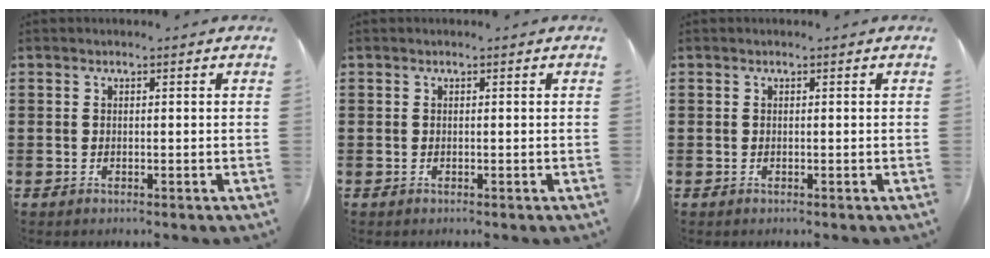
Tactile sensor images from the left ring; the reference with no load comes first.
{"total": 0.0}
{"total": 0.0}